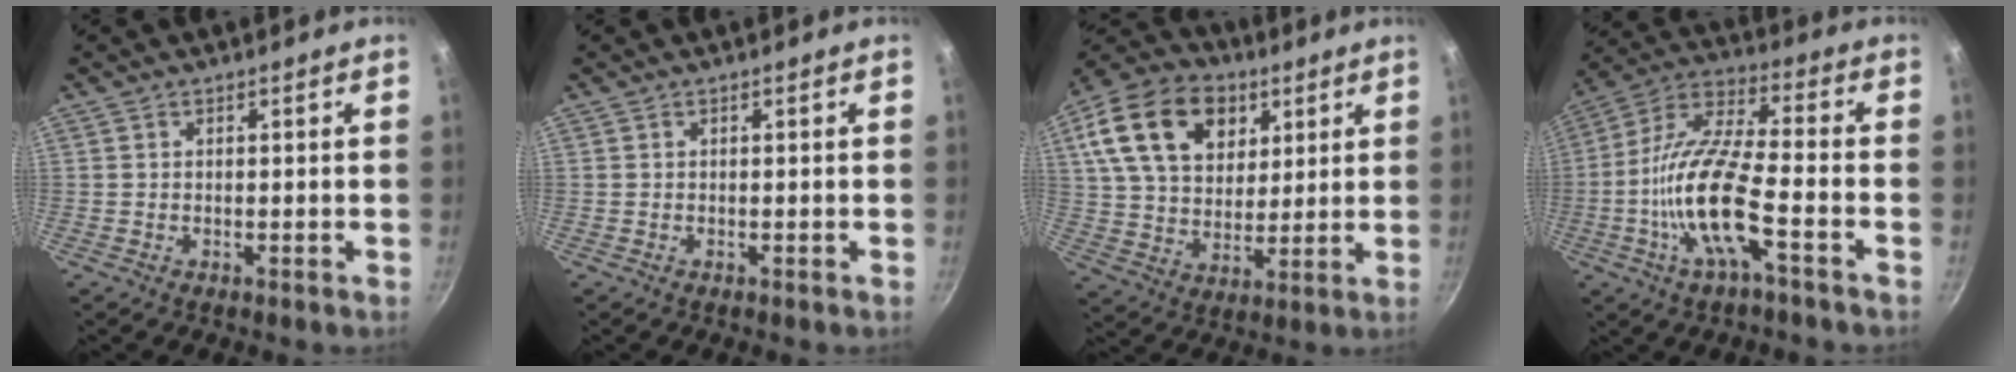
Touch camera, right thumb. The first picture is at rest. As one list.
[{"total": 0.0}, {"total": 20.4, "force": [8.0, 14.2, 12.2], "torque": [-0.193, -0.006, 0.134]}, {"total": 15.9, "force": [-5.2, 4.5, 14.4], "torque": [-0.283, 0.037, -0.114]}]